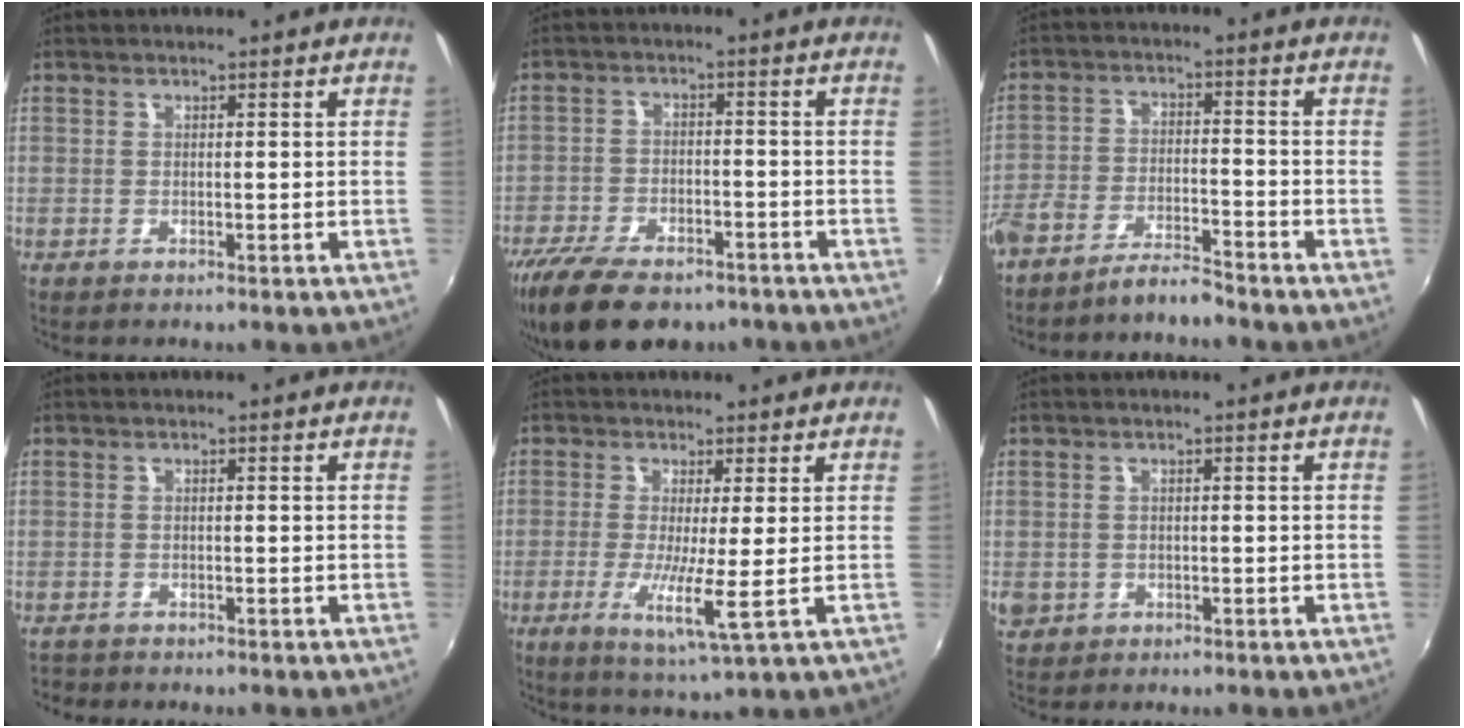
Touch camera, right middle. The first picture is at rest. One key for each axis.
{"total": 16.6, "fx": -12.2, "fy": 7.0, "fz": 8.8, "tx": -0.196, "ty": -0.035, "tz": -0.195}
{"total": 6.0, "fx": -5.5, "fy": 0.7, "fz": 2.3, "tx": -0.062, "ty": 0.003, "tz": -0.104}
{"total": 1.6, "fx": -1.5, "fy": 0.5, "fz": 0.2, "tx": -0.008, "ty": -0.005, "tz": -0.025}
{"total": 6.6, "fx": -0.9, "fy": -0.5, "fz": 6.6, "tx": -0.135, "ty": -0.021, "tz": -0.021}
{"total": 4.3, "fx": -0.8, "fy": 3.9, "fz": 1.7, "tx": -0.040, "ty": -0.003, "tz": -0.009}